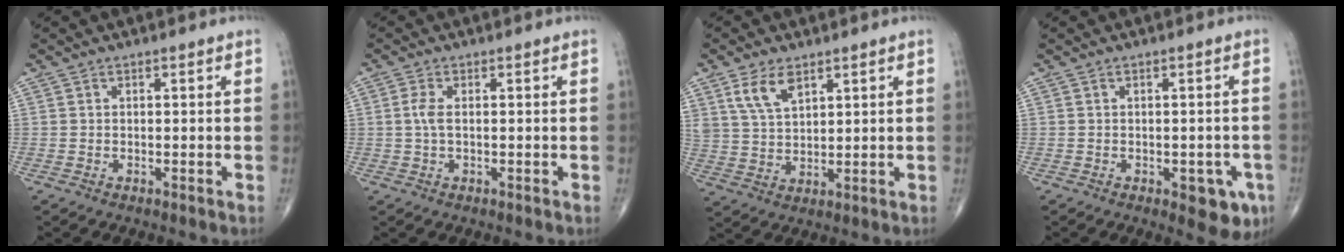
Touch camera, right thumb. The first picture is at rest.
{"total": 2.5, "force": [0.2, 1.1, 2.3], "torque": [-0.057, 0.004, 0.003]}
{"total": 6.8, "force": [3.9, 3.5, 4.3], "torque": [-0.075, -0.017, 0.084]}
{"total": 6.2, "force": [-2.5, 2.9, 4.9], "torque": [-0.029, 0.000, -0.026]}